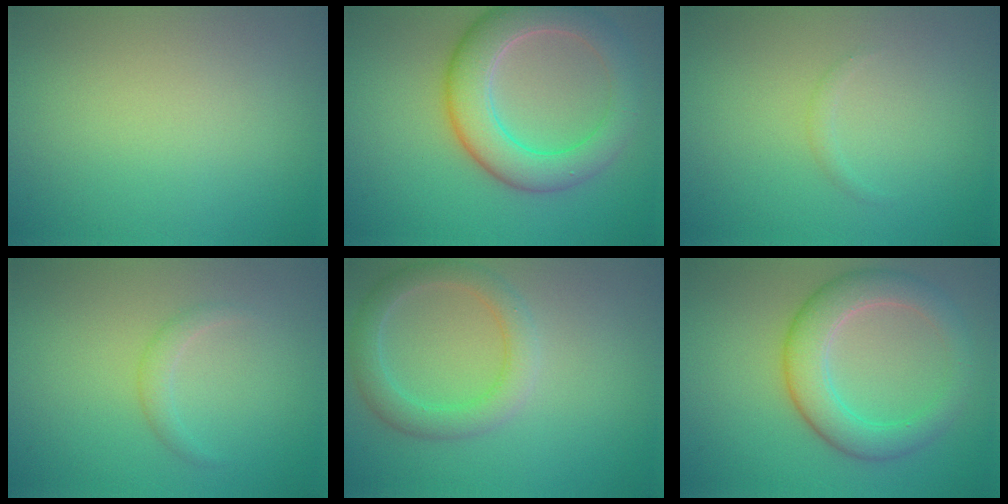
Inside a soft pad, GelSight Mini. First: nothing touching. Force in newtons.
{"total": 6.6, "press": 6.6, "slide": 0.3}
{"total": 0.5, "press": 0.5, "slide": 0.0}
{"total": 1.2, "press": 1.2, "slide": 0.1}
{"total": 3.3, "press": 3.3, "slide": 0.1}
{"total": 5.0, "press": 5.0, "slide": 0.1}